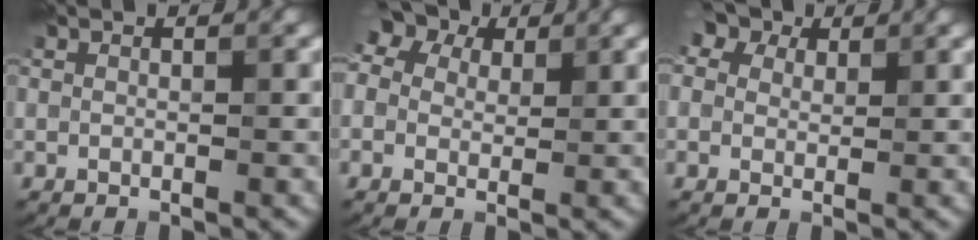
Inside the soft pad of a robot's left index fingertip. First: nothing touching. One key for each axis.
{"total": 7.5, "fx": 3.7, "fy": 5.1, "fz": 4.0, "tx": -0.073, "ty": 0.034, "tz": 0.025}
{"total": 6.5, "fx": 3.8, "fy": 4.2, "fz": 3.3, "tx": -0.058, "ty": 0.029, "tz": 0.033}